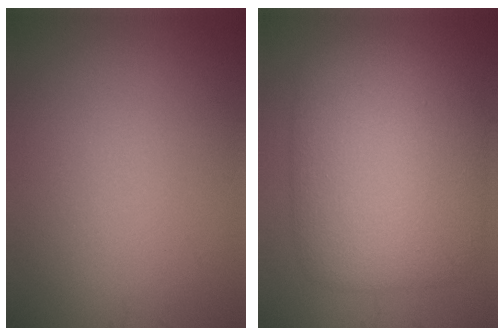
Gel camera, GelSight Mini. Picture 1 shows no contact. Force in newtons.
{"total": 9.3, "press": 9.3, "slide": 0.2}